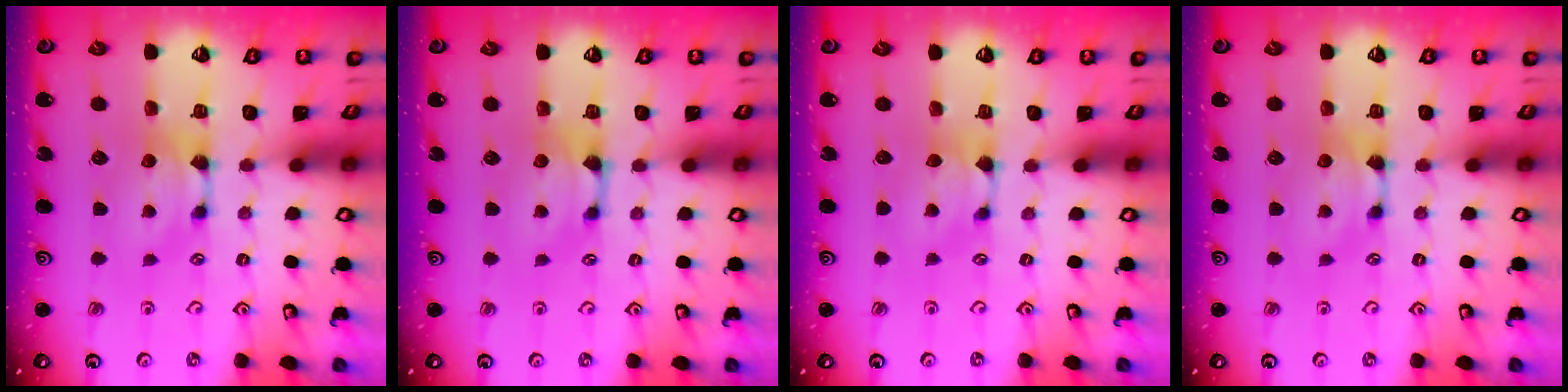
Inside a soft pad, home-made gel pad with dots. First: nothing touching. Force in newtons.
{"total": 0.7, "press": 0.1, "slide": 0.7}
{"total": 0.9, "press": 0.7, "slide": 0.6}
{"total": 0.0}